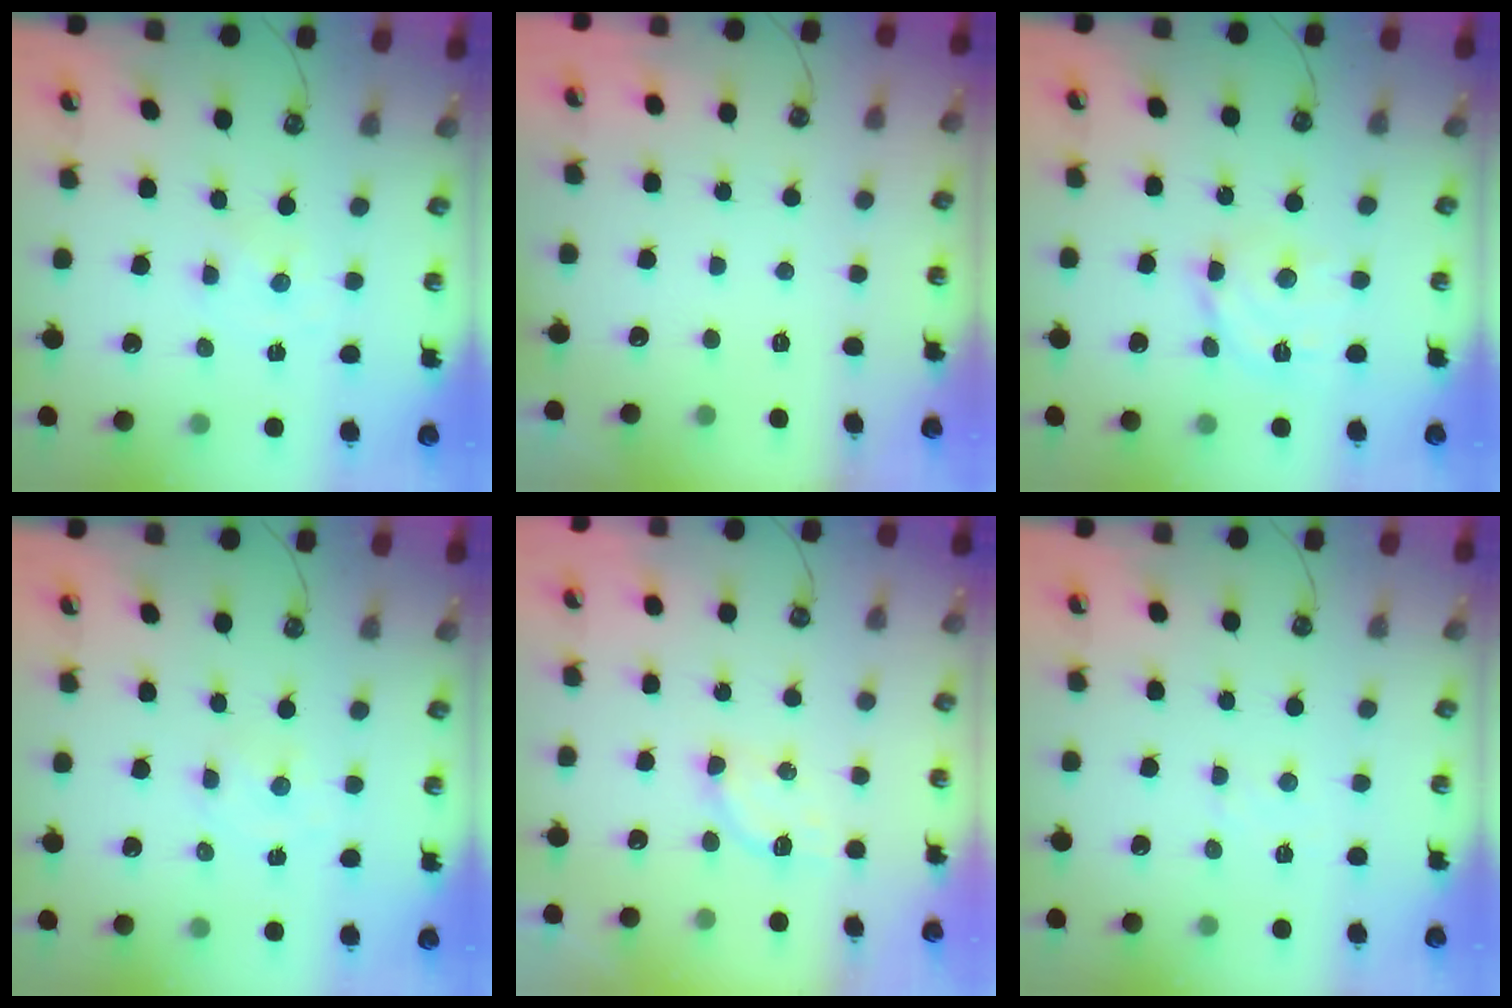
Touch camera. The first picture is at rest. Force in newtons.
{"total": 0.0}
{"total": 11.2, "press": 11.1, "slide": 1.6}
{"total": 2.6, "press": 2.6, "slide": 0.1}
{"total": 3.8, "press": 3.8, "slide": 0.5}
{"total": 2.5, "press": 2.5, "slide": 0.4}